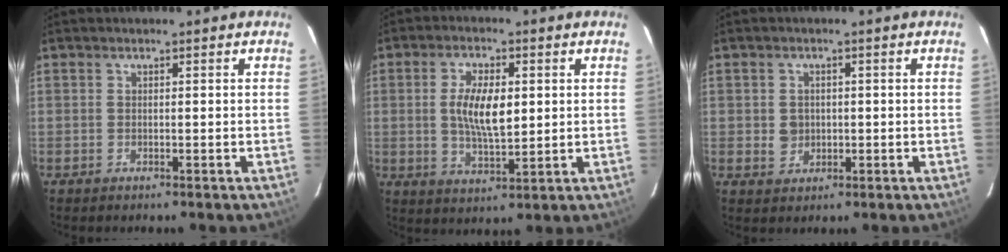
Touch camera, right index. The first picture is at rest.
{"total": 8.5, "force": [1.0, 3.6, 7.6], "torque": [-0.145, 0.001, 0.022]}
{"total": 3.0, "force": [-0.1, 2.9, 1.0], "torque": [-0.018, 0.005, 0.004]}